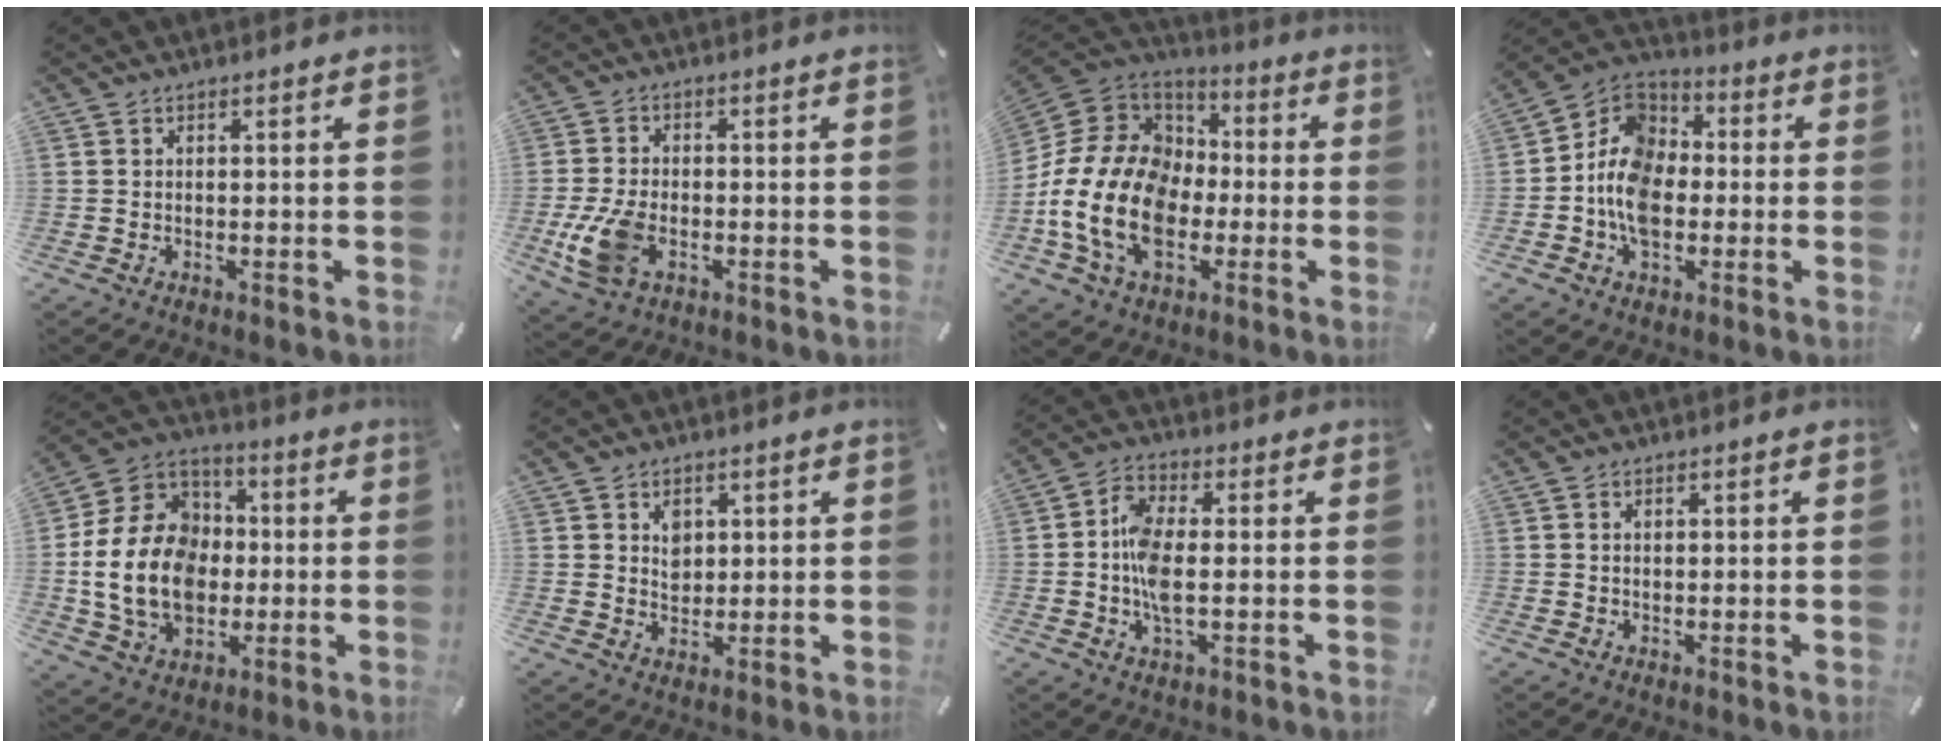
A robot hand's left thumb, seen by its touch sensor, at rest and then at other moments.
{"total": 9.6, "force": [-2.8, 6.1, 6.9], "torque": [-0.158, 0.000, -0.050]}
{"total": 20.2, "force": [-5.1, 15.6, 11.9], "torque": [-0.258, 0.026, -0.083]}
{"total": 12.3, "force": [-3.6, 9.4, 7.1], "torque": [-0.172, 0.018, -0.072]}
{"total": 20.6, "force": [-2.2, 16.2, 12.5], "torque": [-0.274, 0.020, -0.035]}
{"total": 4.3, "force": [1.4, 3.8, 1.5], "torque": [-0.008, -0.006, 0.019]}
{"total": 7.7, "force": [-0.6, 3.7, 6.7], "torque": [-0.145, 0.003, -0.013]}
{"total": 1.0, "force": [0.3, 0.7, 0.6], "torque": [-0.006, 0.002, 0.003]}